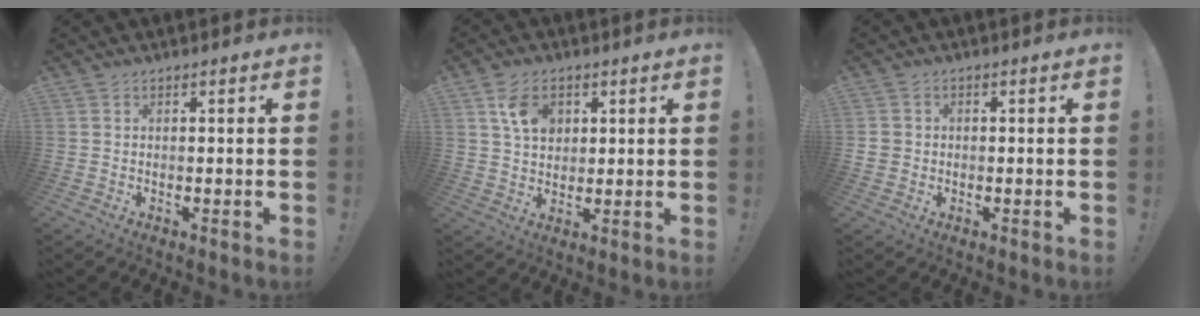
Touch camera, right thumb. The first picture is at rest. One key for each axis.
{"total": 8.6, "fx": 3.7, "fy": 6.1, "fz": 4.7, "tx": -0.072, "ty": -0.003, "tz": 0.070}
{"total": 2.3, "fx": -0.1, "fy": 2.2, "fz": 0.7, "tx": -0.005, "ty": 0.004, "tz": -0.001}